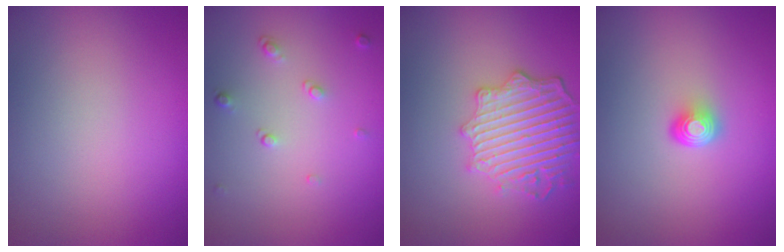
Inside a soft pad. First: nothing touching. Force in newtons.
{"total": 1.1, "press": 0.8, "slide": 0.8}
{"total": 5.3, "press": 4.5, "slide": 2.7}
{"total": 2.0, "press": 1.3, "slide": 1.6}